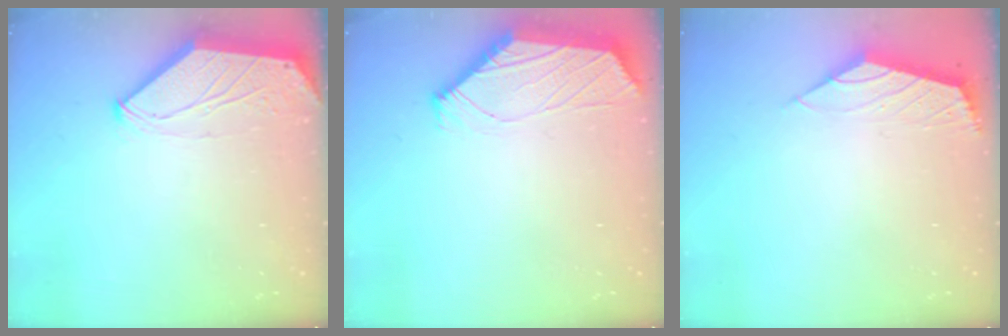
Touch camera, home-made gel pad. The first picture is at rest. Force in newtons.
{"total": 1.8, "press": 1.8, "slide": 0.2}
{"total": 2.4, "press": 2.3, "slide": 0.7}